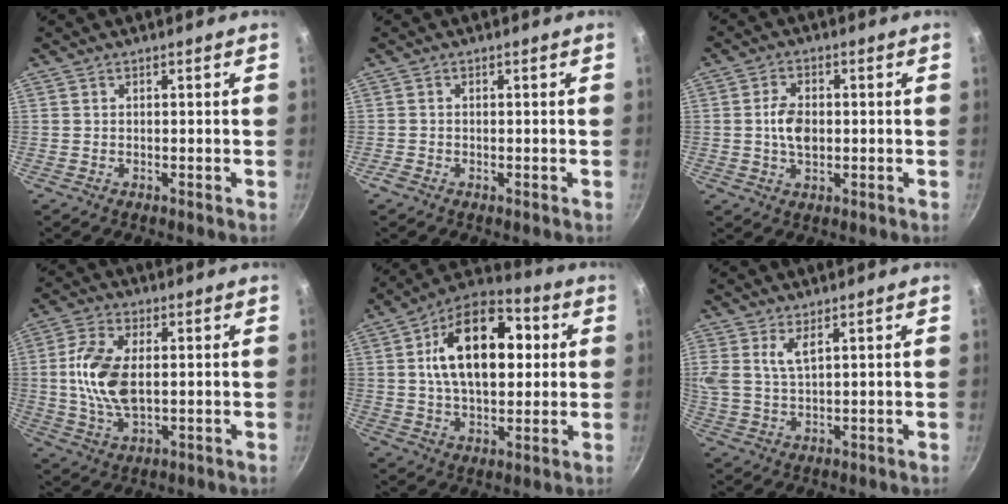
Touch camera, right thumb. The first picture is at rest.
{"total": 0.9, "force": [-0.6, 0.5, 0.4], "torque": [-0.012, -0.001, -0.016]}
{"total": 5.7, "force": [-0.1, 3.6, 4.4], "torque": [-0.076, 0.005, -0.002]}
{"total": 11.6, "force": [0.7, 6.1, 9.9], "torque": [-0.207, 0.000, 0.017]}
{"total": 19.7, "force": [3.9, 11.3, 15.7], "torque": [-0.224, 0.015, 0.057]}
{"total": 5.2, "force": [2.4, 2.1, 4.0], "torque": [-0.090, -0.007, 0.057]}